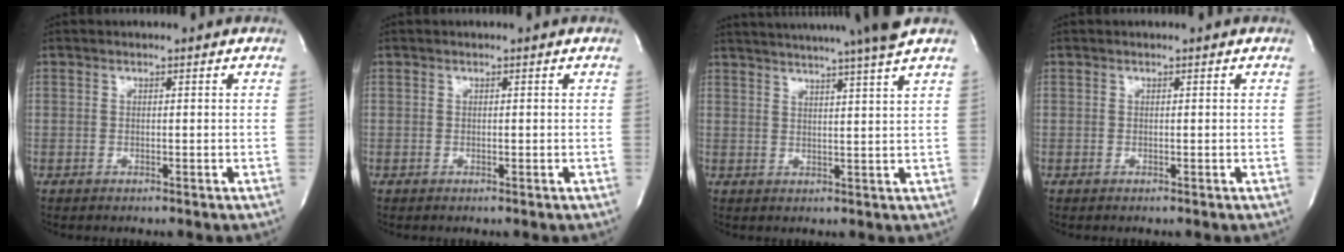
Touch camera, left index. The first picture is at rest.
{"total": 0.0}
{"total": 14.9, "force": [13.0, -2.0, 7.0], "torque": [-0.121, -0.024, 0.172]}
{"total": 0.0}